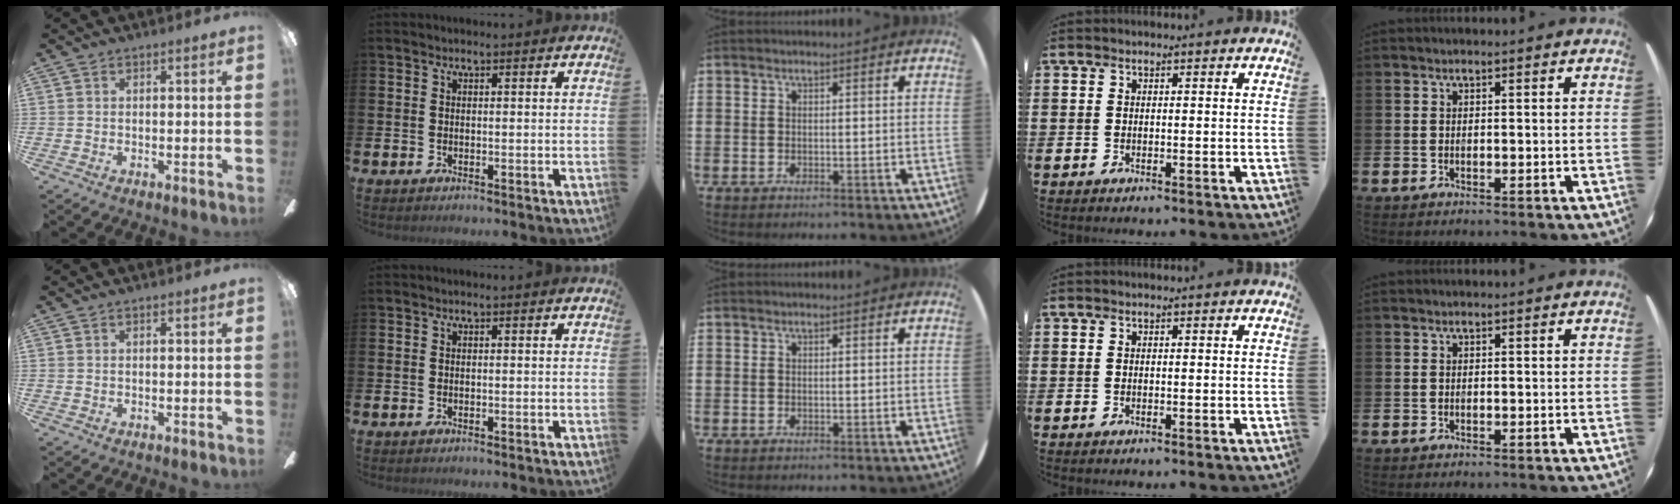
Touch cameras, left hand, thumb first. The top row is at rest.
{}